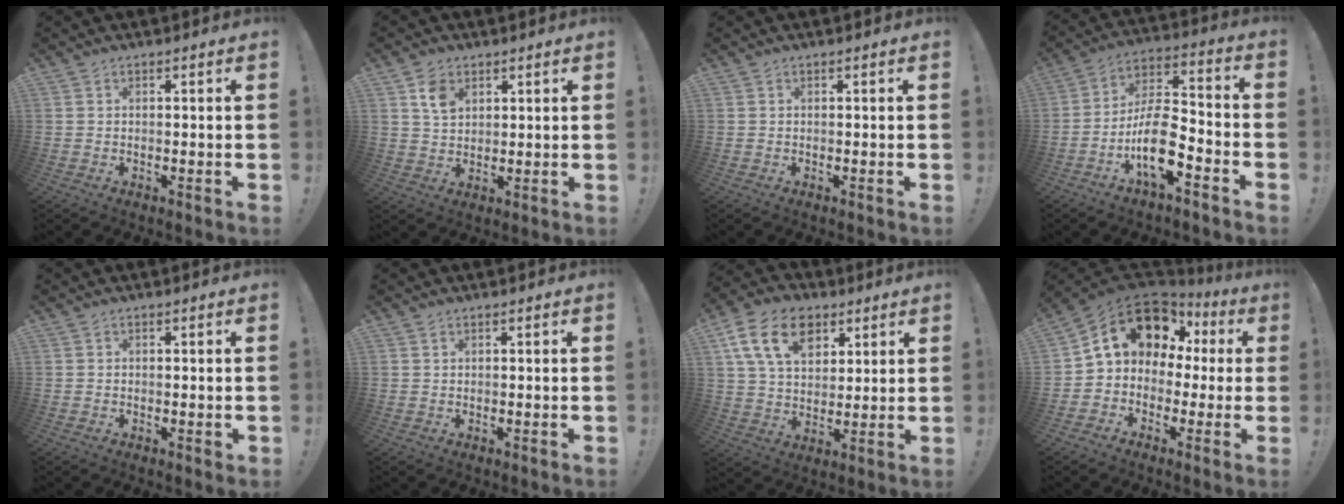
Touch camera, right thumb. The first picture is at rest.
{"total": 6.4, "force": [3.3, 4.3, 3.4], "torque": [-0.049, -0.010, 0.061]}
{"total": 0.0}
{"total": 15.3, "force": [-7.1, 6.6, 11.8], "torque": [-0.222, 0.043, -0.117]}
{"total": 0.8, "force": [0.2, 0.5, 0.7], "torque": [-0.006, 0.002, 0.002]}
{"total": 0.5, "force": [0.4, 0.2, 0.2], "torque": [-0.010, 0.002, 0.009]}
{"total": 16.9, "force": [7.6, 11.4, 9.9], "torque": [-0.163, -0.020, 0.144]}
{"total": 12.9, "force": [4.8, 9.9, 6.7], "torque": [-0.100, -0.025, 0.098]}